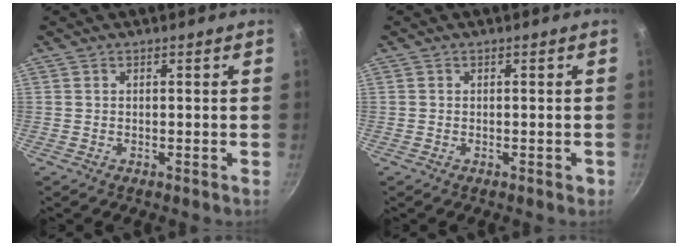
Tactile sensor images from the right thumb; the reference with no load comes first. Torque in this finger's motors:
{"motor_torque": [0.20, 0.48, -0.20, 0.10, 0.00]}